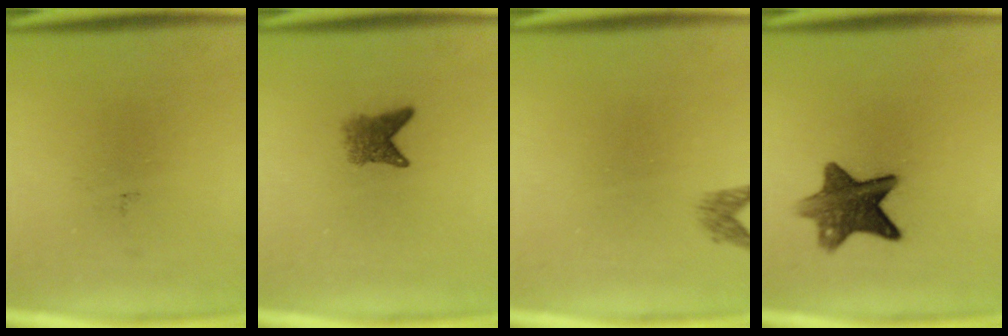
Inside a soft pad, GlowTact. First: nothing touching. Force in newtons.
{"total": 2.8}
{"total": 1.3}
{"total": 9.1}